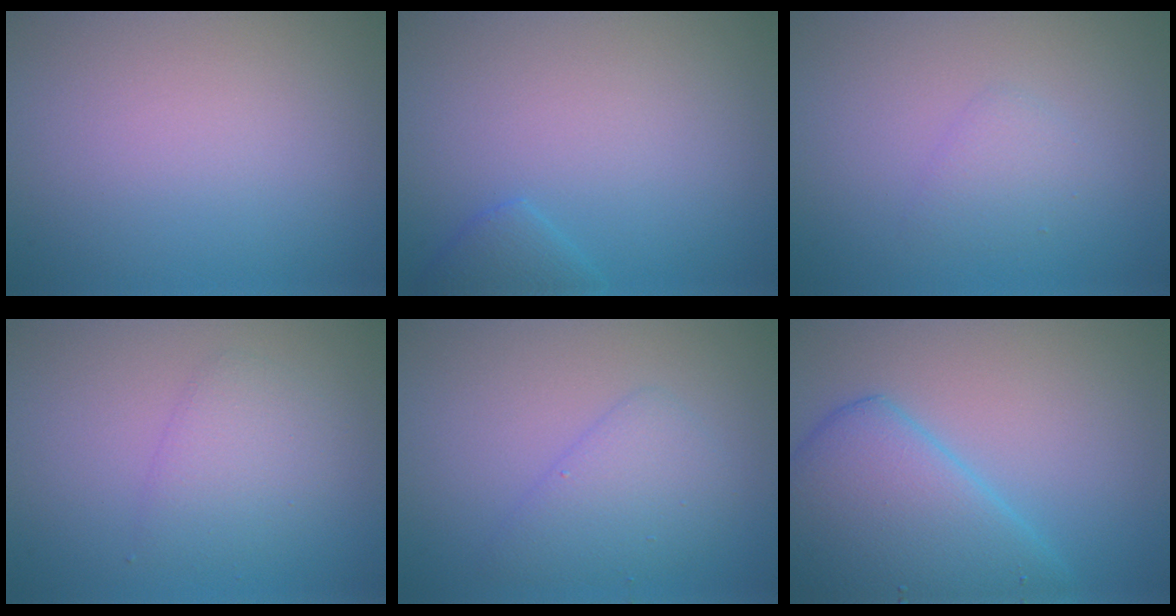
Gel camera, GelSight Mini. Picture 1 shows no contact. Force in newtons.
{"total": 1.6, "press": 1.6, "slide": 0.2}
{"total": 1.4, "press": 1.4, "slide": 0.0}
{"total": 2.5, "press": 2.5, "slide": 0.0}
{"total": 2.8, "press": 2.8, "slide": 0.1}
{"total": 6.4, "press": 6.4, "slide": 0.2}